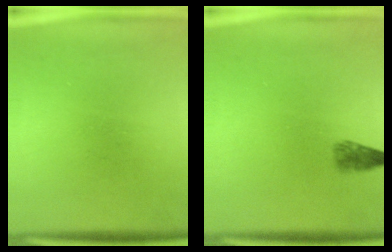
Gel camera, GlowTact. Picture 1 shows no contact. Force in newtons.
{"total": 1.9}